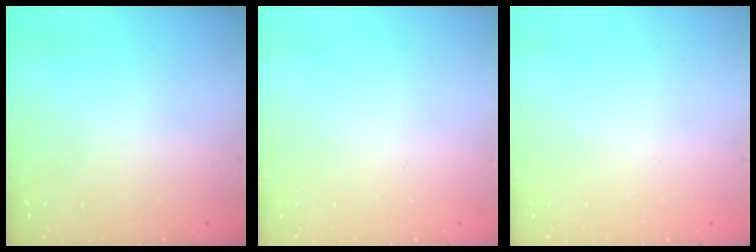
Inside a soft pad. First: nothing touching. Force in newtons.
{"total": 0.0}
{"total": 0.0}